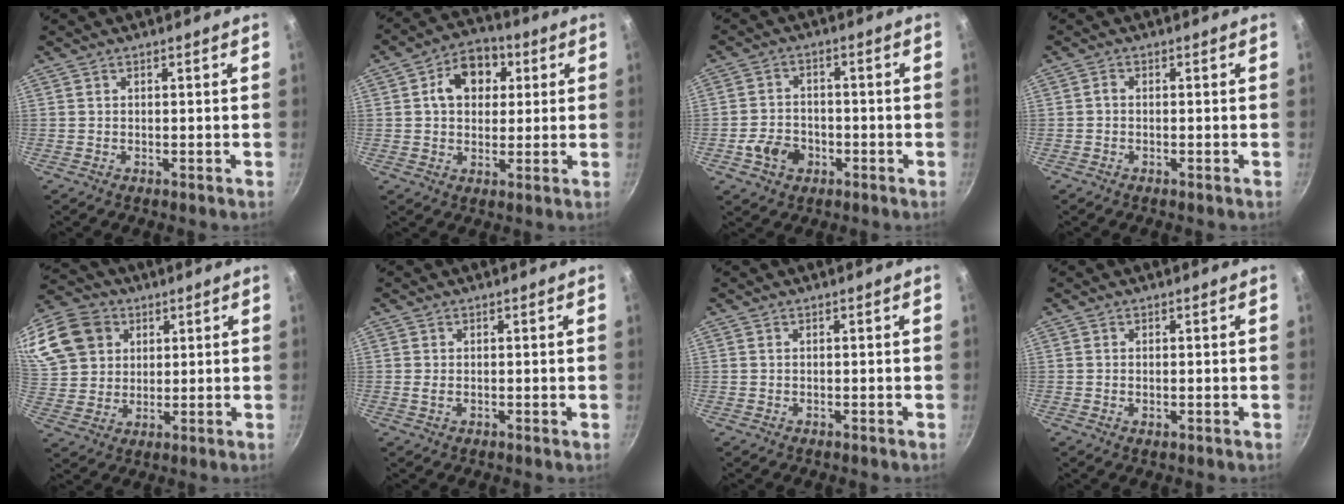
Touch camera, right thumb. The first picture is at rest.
{"total": 10.2, "force": [2.7, 7.7, 6.1], "torque": [-0.060, 0.009, 0.029]}
{"total": 6.9, "force": [-2.7, 5.2, 3.7], "torque": [-0.053, 0.024, -0.051]}
{"total": 0.9, "force": [-0.3, 0.6, 0.6], "torque": [-0.014, 0.006, -0.008]}
{"total": 20.2, "force": [8.1, 16.0, 9.3], "torque": [-0.214, 0.024, 0.155]}
{"total": 0.7, "force": [0.1, 0.3, 0.7], "torque": [-0.014, -0.002, -0.001]}
{"total": 0.0}
{"total": 0.7, "force": [0.0, 0.2, 0.7], "torque": [-0.013, -0.002, -0.002]}